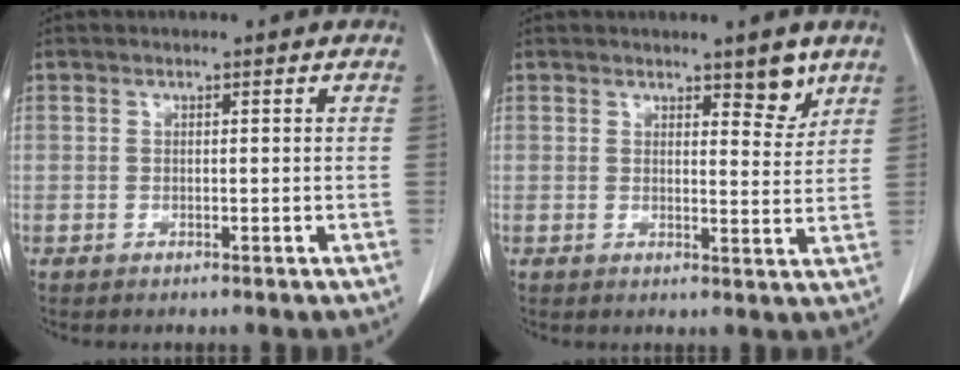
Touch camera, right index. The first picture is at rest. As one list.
[{"total": 4.1, "force": [2.9, 1.1, 2.6], "torque": [-0.029, -0.013, 0.038]}]